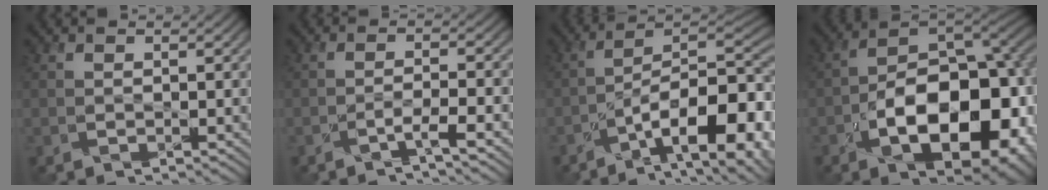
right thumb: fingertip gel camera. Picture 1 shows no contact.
{"total": 2.8, "force": [-2.0, 0.2, 2.1], "torque": [-0.038, 0.006, -0.046]}
{"total": 16.1, "force": [-6.5, 6.6, 13.1], "torque": [-0.175, -0.007, -0.099]}
{"total": 17.6, "force": [-5.4, 9.9, 13.5], "torque": [-0.187, -0.026, -0.088]}